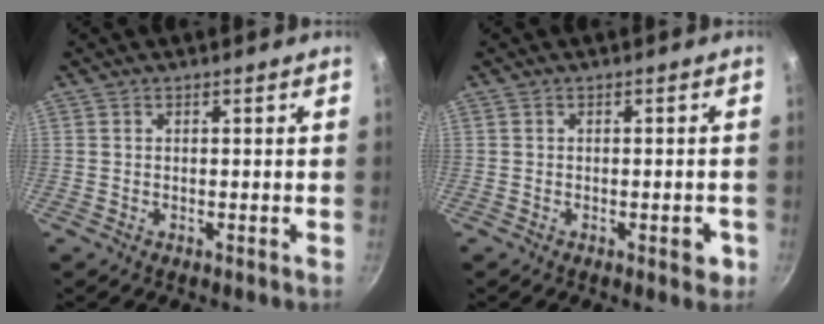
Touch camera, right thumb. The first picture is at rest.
{"total": 0.0}